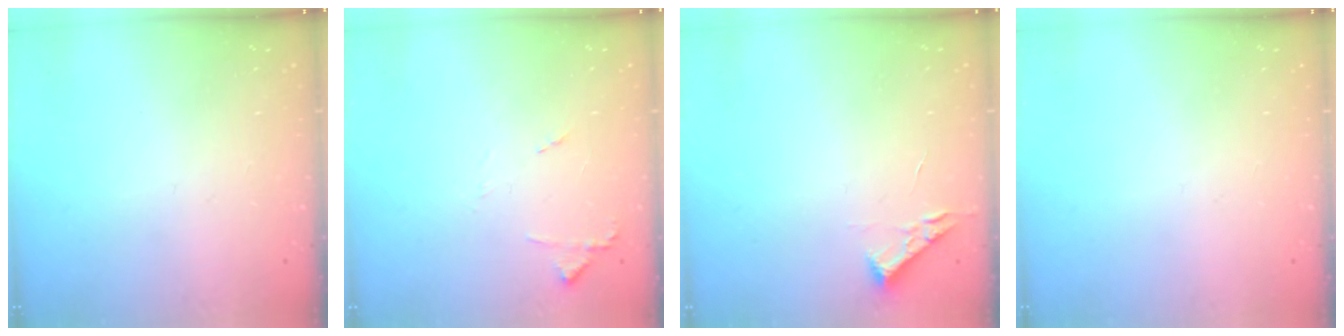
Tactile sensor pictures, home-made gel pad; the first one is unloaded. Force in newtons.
{"total": 7.8, "press": 7.7, "slide": 0.7}
{"total": 3.1, "press": 3.0, "slide": 0.4}
{"total": 0.0}